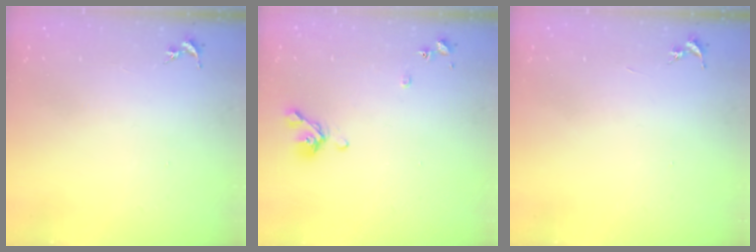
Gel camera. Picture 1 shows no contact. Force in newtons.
{"total": 8.6, "press": 8.4, "slide": 1.4}
{"total": 0.0}